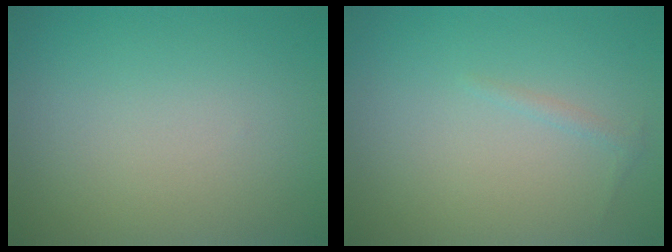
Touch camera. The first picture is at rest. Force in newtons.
{"total": 0.6, "press": 0.6, "slide": 0.1}